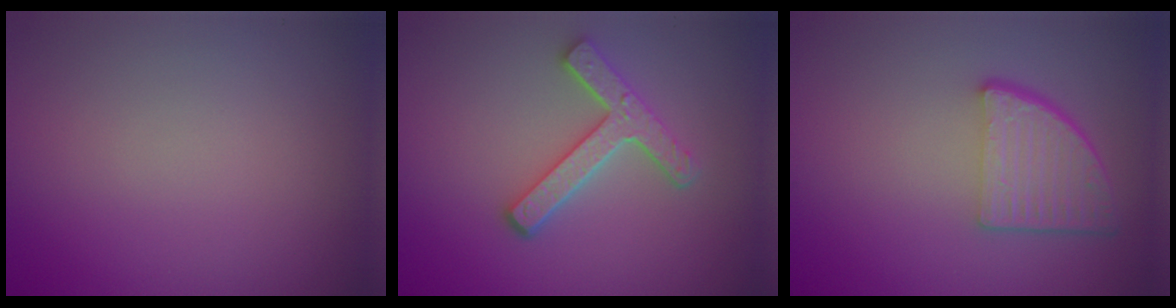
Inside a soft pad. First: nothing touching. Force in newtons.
{"total": 3.8, "press": 3.1, "slide": 2.1}
{"total": 4.5, "press": 3.3, "slide": 3.1}